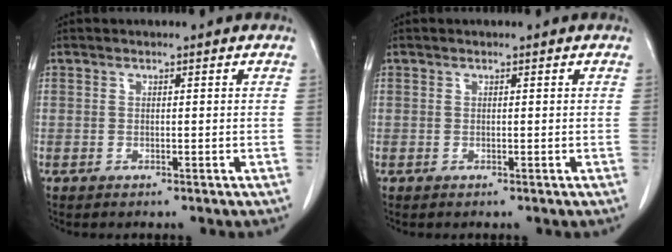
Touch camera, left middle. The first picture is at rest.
{"total": 0.0}